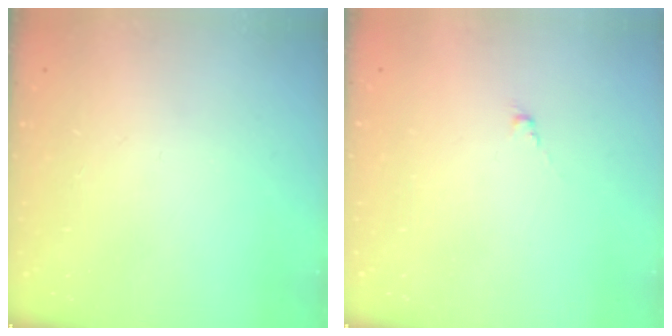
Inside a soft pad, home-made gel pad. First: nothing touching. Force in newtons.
{"total": 0.0}